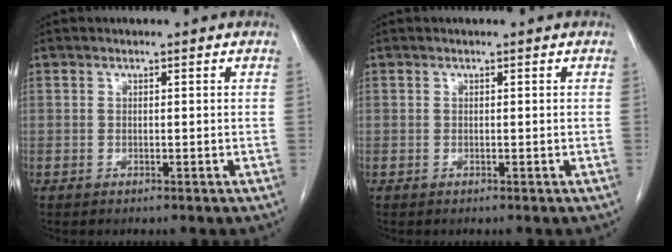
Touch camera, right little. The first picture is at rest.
{"total": 0.0}